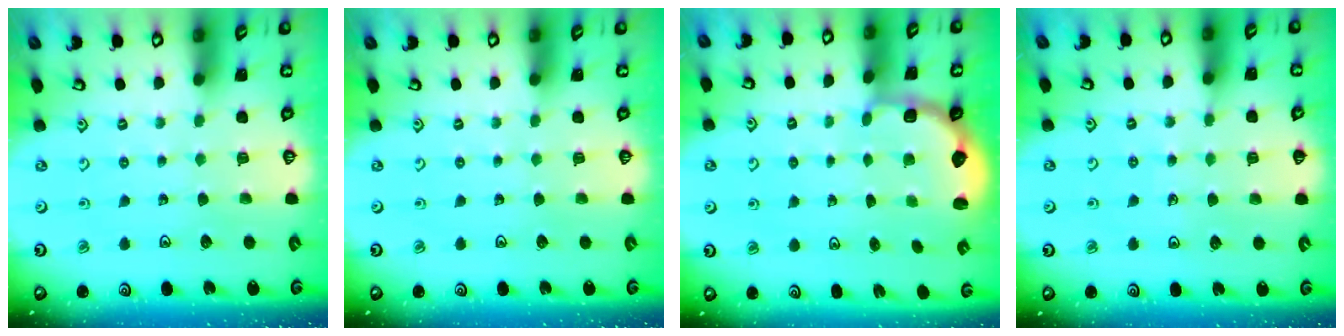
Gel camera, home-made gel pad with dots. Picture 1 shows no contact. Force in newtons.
{"total": 0.0}
{"total": 2.8, "press": 2.1, "slide": 1.8}
{"total": 3.7, "press": 3.7, "slide": 0.5}